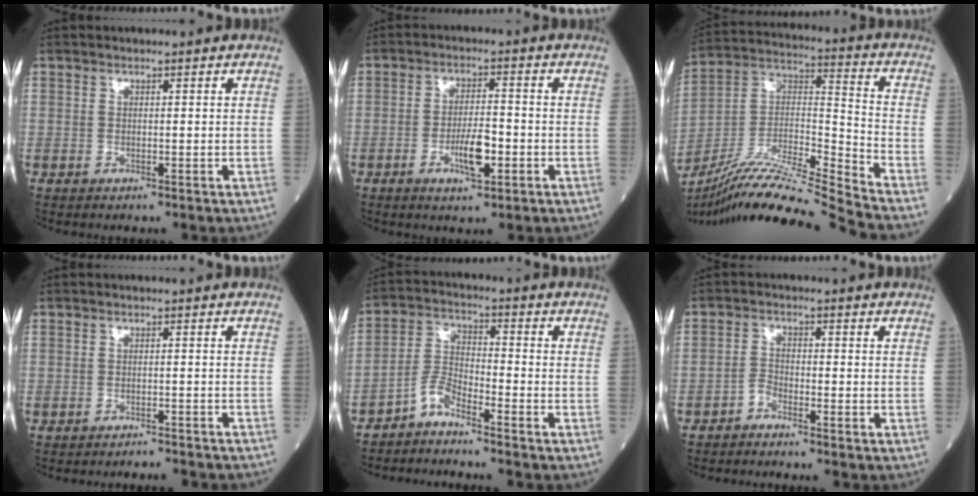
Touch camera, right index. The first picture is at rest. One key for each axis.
{"total": 5.6, "fx": -2.1, "fy": 1.4, "fz": 5.0, "tx": -0.092, "ty": 0.000, "tz": -0.036}
{"total": 19.3, "fx": -17.5, "fy": -2.2, "fz": 7.9, "tx": -0.159, "ty": 0.011, "tz": -0.316}
{"total": 4.4, "fx": -4.4, "fy": 0.0, "fz": 0.9, "tx": -0.008, "ty": -0.009, "tz": -0.053}
{"total": 4.5, "fx": -3.9, "fy": 0.8, "fz": 2.2, "tx": -0.045, "ty": -0.007, "tz": -0.080}
{"total": 1.9, "fx": -1.8, "fy": 0.3, "fz": 0.6, "tx": -0.009, "ty": 0.001, "tz": -0.038}